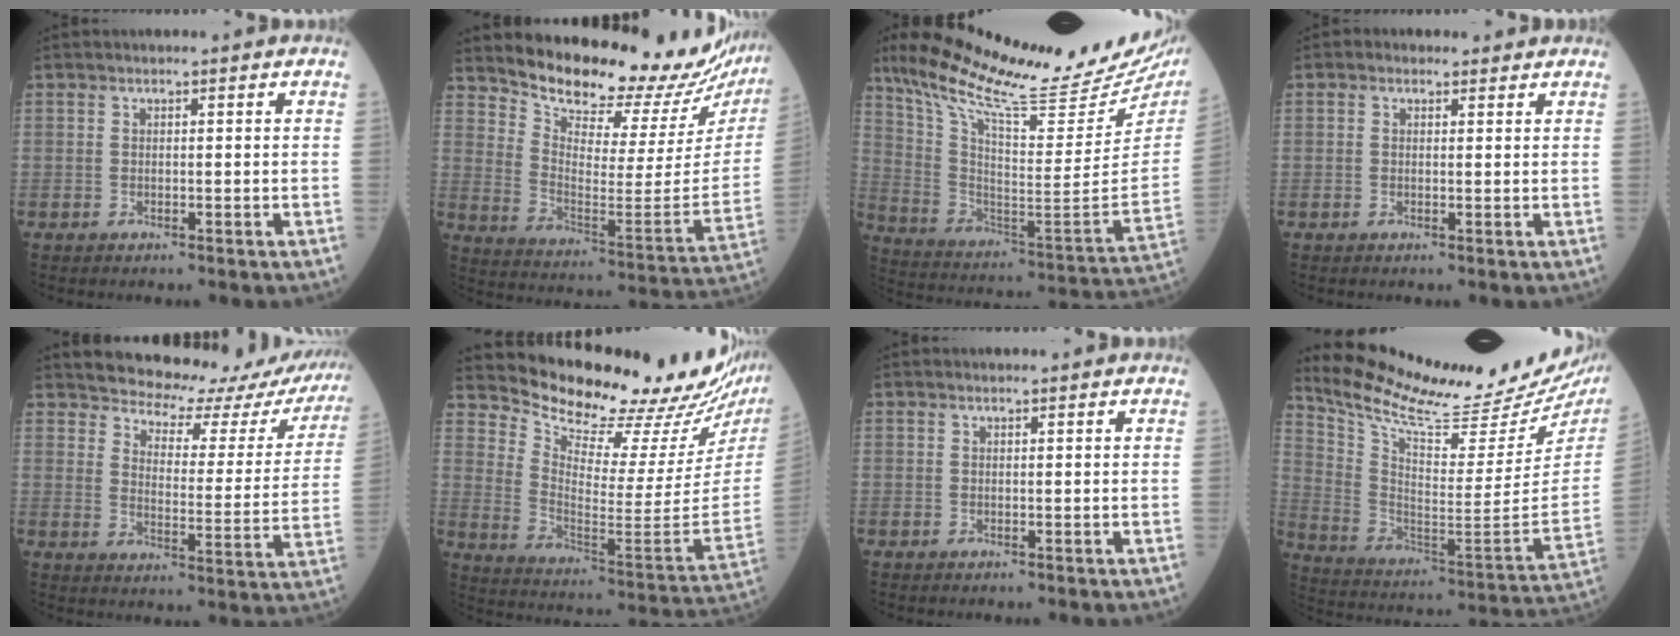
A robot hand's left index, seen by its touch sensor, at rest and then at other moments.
{"total": 22.6, "force": [21.4, 3.6, 6.5], "torque": [-0.112, -0.109, 0.283]}
{"total": 30.0, "force": [25.4, 3.6, 15.5], "torque": [-0.267, -0.065, 0.369]}
{"total": 1.6, "force": [1.2, 1.1, 0.3], "torque": [-0.007, 0.009, 0.013]}
{"total": 17.1, "force": [16.1, 4.4, 3.6], "torque": [-0.023, -0.057, 0.176]}
{"total": 23.6, "force": [21.8, 1.3, 9.0], "torque": [-0.158, -0.117, 0.296]}
{"total": 1.0, "force": [0.9, -0.1, 0.2], "torque": [-0.009, 0.006, 0.015]}
{"total": 26.1, "force": [23.8, 2.6, 10.4], "torque": [-0.185, -0.092, 0.344]}